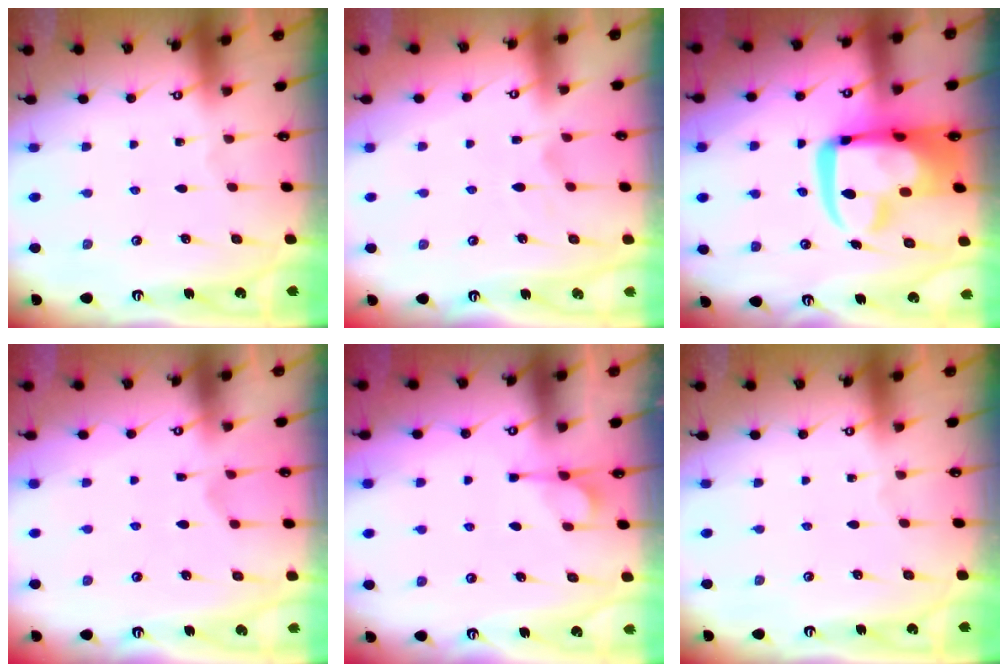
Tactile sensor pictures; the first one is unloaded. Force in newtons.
{"total": 1.3, "press": 0.6, "slide": 1.2}
{"total": 18.7, "press": 18.4, "slide": 2.8}
{"total": 2.8, "press": 2.6, "slide": 1.2}
{"total": 2.1, "press": 1.9, "slide": 0.9}
{"total": 0.0}